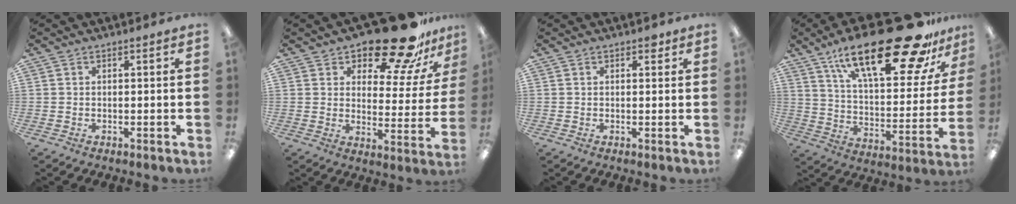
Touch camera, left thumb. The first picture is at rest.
{"total": 19.6, "force": [15.5, 7.0, 9.6], "torque": [-0.148, -0.104, 0.263]}
{"total": 1.4, "force": [0.9, 0.8, 0.8], "torque": [-0.001, -0.004, 0.011]}
{"total": 29.5, "force": [19.1, 10.1, 20.0], "torque": [-0.305, -0.109, 0.312]}